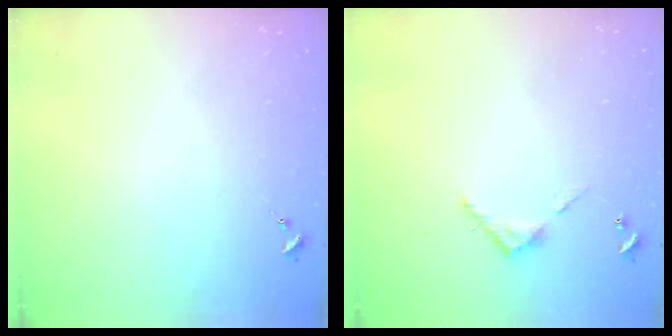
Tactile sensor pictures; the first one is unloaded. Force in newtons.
{"total": 3.9, "press": 3.9, "slide": 0.3}